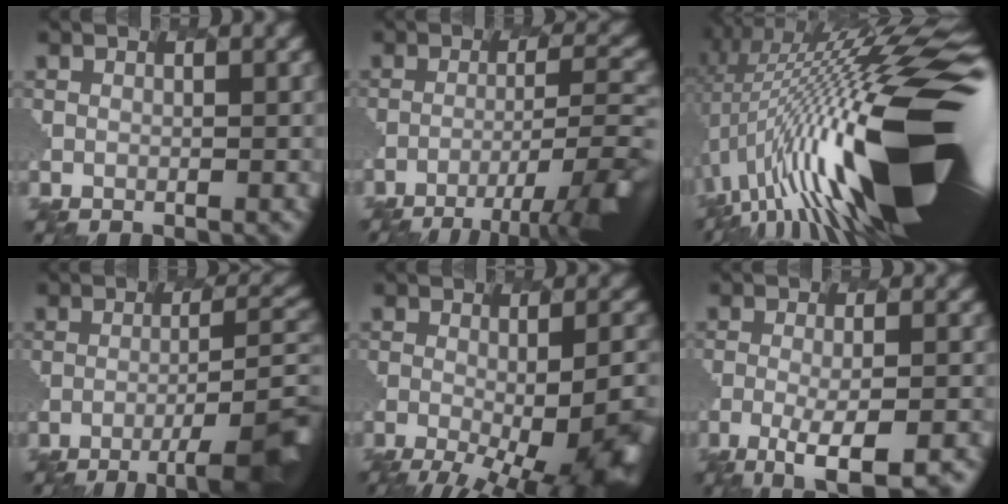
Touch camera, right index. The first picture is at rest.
{"total": 11.1, "force": [-7.3, 2.3, 8.1], "torque": [-0.135, -0.016, -0.091]}
{"total": 18.6, "force": [0.8, 5.4, 17.8], "torque": [-0.284, 0.013, 0.000]}
{"total": 9.2, "force": [-5.0, 2.0, 7.5], "torque": [-0.116, -0.007, -0.065]}
{"total": 13.8, "force": [-5.8, 5.4, 11.3], "torque": [-0.142, -0.031, -0.063]}
{"total": 7.8, "force": [-4.3, 2.1, 6.1], "torque": [-0.113, -0.017, -0.064]}